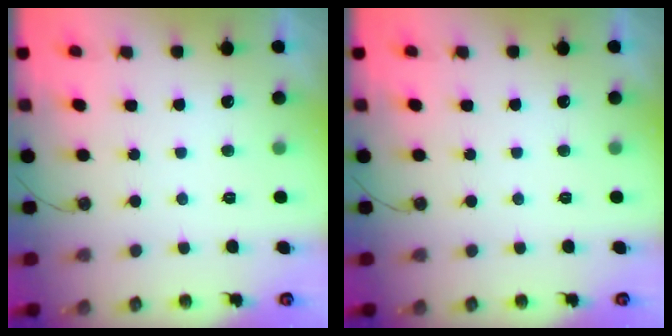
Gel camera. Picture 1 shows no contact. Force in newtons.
{"total": 0.0}